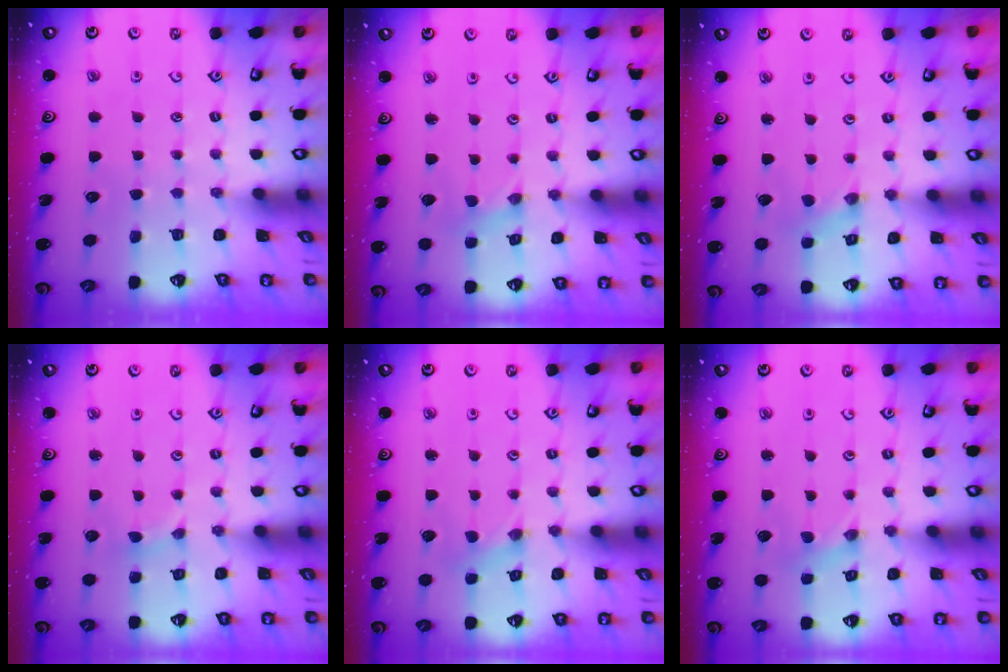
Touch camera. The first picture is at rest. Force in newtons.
{"total": 0.0}
{"total": 0.0}
{"total": 1.0, "press": 1.0, "slide": 0.2}
{"total": 1.3, "press": 1.3, "slide": 0.2}
{"total": 0.0}